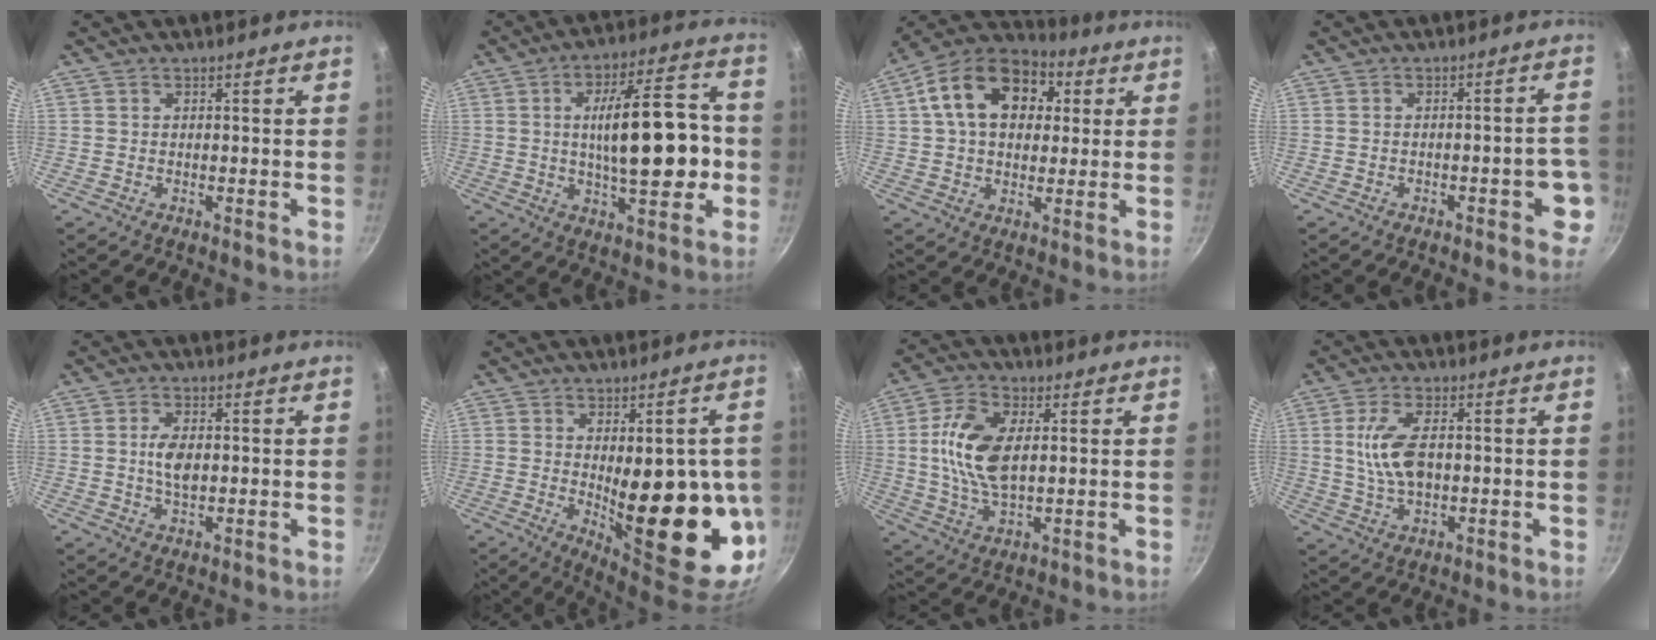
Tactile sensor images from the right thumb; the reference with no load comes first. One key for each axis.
{"total": 18.5, "fx": -0.9, "fy": 7.3, "fz": 17.0, "tx": -0.227, "ty": 0.030, "tz": -0.009}
{"total": 17.9, "fx": 4.5, "fy": 12.5, "fz": 11.9, "tx": -0.180, "ty": 0.021, "tz": 0.059}
{"total": 5.7, "fx": -2.3, "fy": 2.4, "fz": 4.6, "tx": -0.032, "ty": 0.031, "tz": -0.023}
{"total": 5.0, "fx": 0.3, "fy": 2.7, "fz": 4.2, "tx": -0.070, "ty": 0.000, "tz": 0.004}
{"total": 21.9, "fx": -1.8, "fy": 8.6, "fz": 20.1, "tx": -0.237, "ty": -0.024, "tz": -0.002}
{"total": 12.0, "fx": 1.8, "fy": 6.4, "fz": 10.0, "tx": -0.190, "ty": 0.003, "tz": 0.032}
{"total": 8.7, "fx": 0.7, "fy": 4.5, "fz": 7.5, "tx": -0.140, "ty": 0.003, "tz": 0.013}